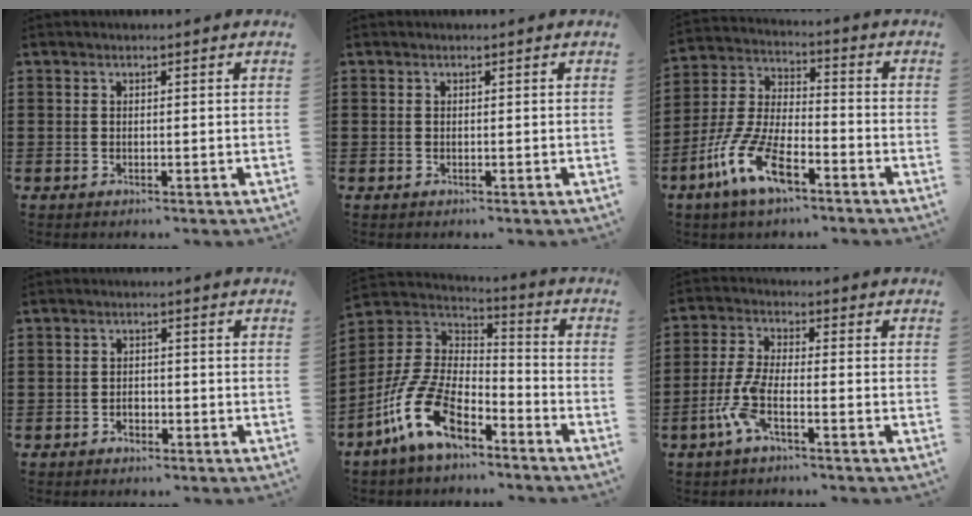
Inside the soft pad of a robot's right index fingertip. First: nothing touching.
{"total": 0.0}
{"total": 10.6, "force": [-6.2, 3.6, 7.8], "torque": [-0.195, -0.008, -0.124]}
{"total": 1.4, "force": [-1.0, 0.9, 0.5], "torque": [-0.014, -0.005, -0.020]}
{"total": 13.5, "force": [-8.9, 5.5, 8.6], "torque": [-0.214, 0.013, -0.181]}
{"total": 6.0, "force": [-3.2, 1.1, 5.0], "torque": [-0.135, -0.022, -0.066]}